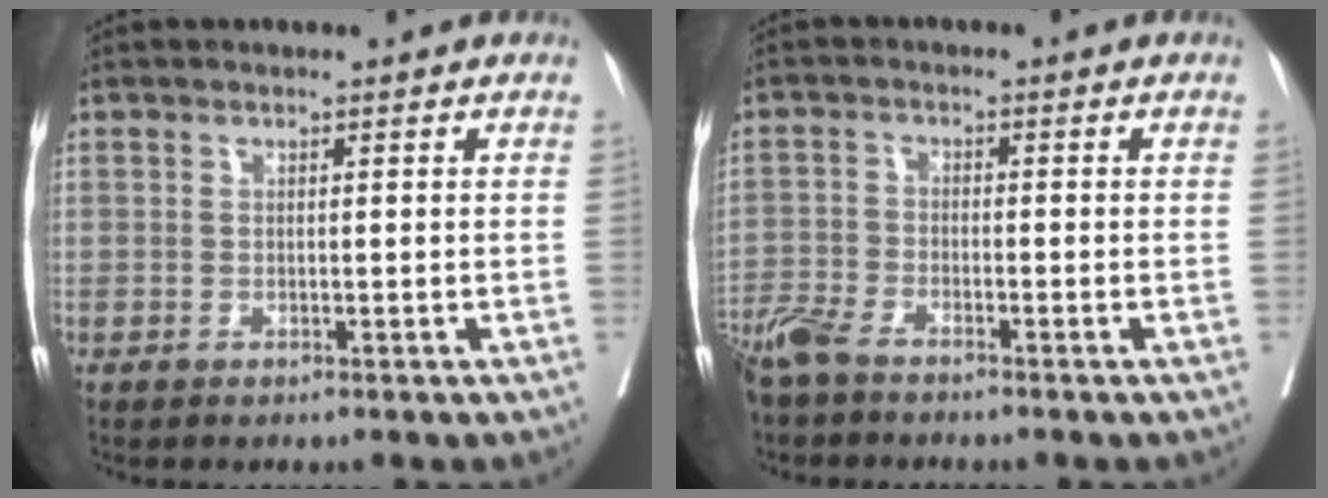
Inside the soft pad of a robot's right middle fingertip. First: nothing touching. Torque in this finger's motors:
{"motor_torque": [1.18, -0.96, 0.58, 0.21]}